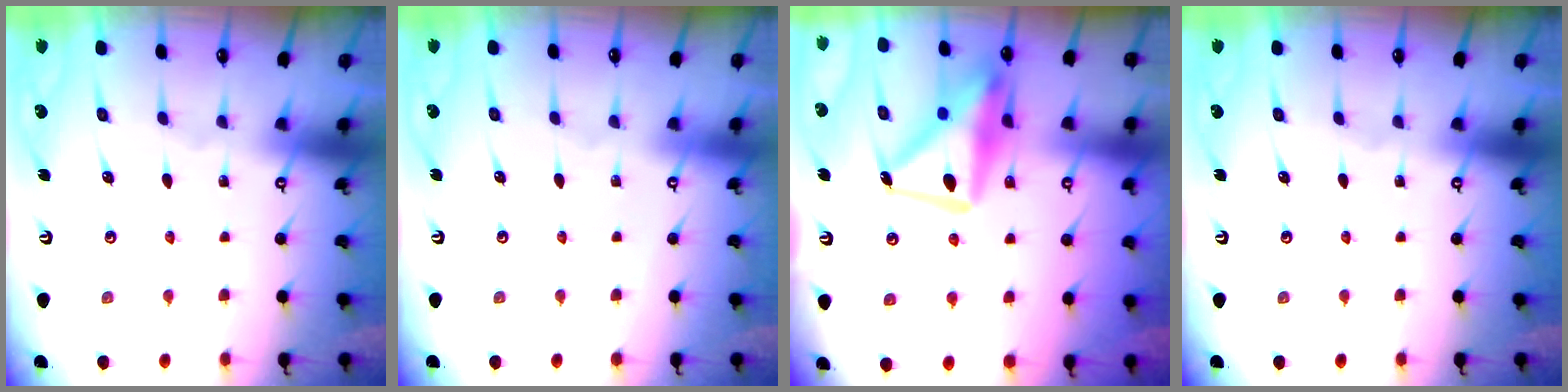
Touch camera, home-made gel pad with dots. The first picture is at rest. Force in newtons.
{"total": 4.0, "press": 4.0, "slide": 0.1}
{"total": 18.9, "press": 18.8, "slide": 1.9}
{"total": 0.0}